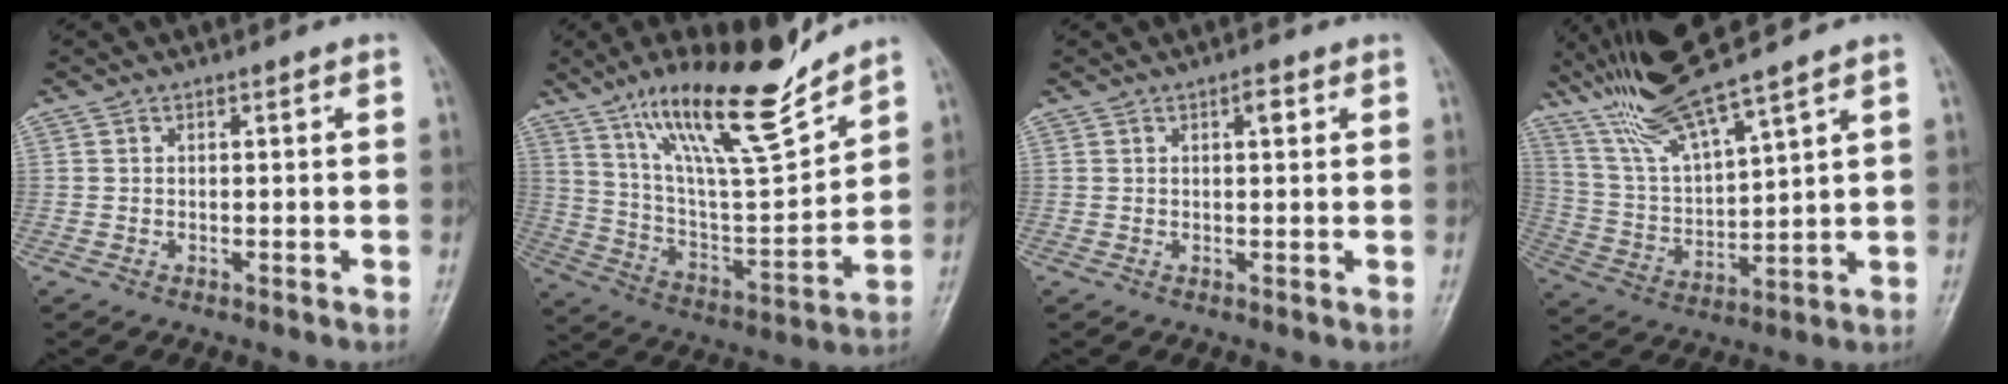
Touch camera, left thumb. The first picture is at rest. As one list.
[{"total": 21.1, "force": [15.5, 4.5, 13.7], "torque": [-0.198, -0.081, 0.274]}, {"total": 1.8, "force": [0.9, 0.7, 1.4], "torque": [-0.018, -0.001, 0.011]}, {"total": 14.6, "force": [11.5, 1.3, 8.9], "torque": [-0.168, -0.047, 0.230]}]